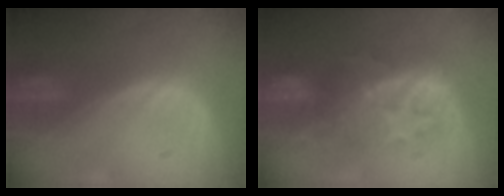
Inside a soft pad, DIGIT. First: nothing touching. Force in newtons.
{"total": 8.6, "press": 8.3, "slide": 2.3}